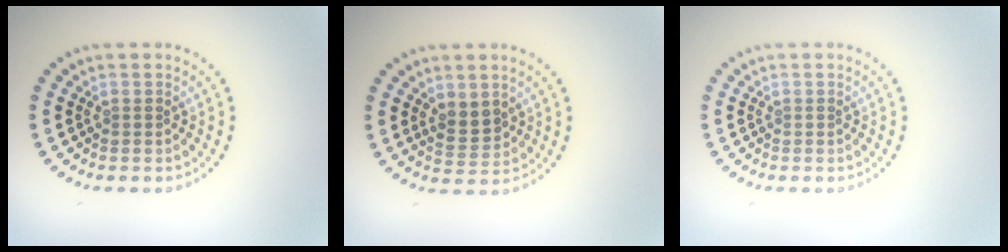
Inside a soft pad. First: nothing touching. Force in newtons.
{"total": 2.2, "press": 2.1, "slide": 0.7}
{"total": 0.0}